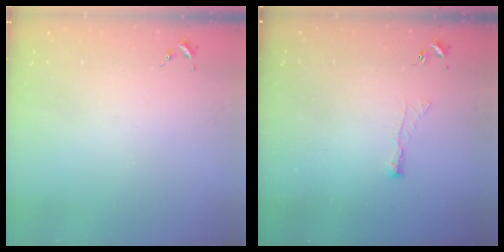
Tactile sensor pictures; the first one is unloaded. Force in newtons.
{"total": 3.9, "press": 3.8, "slide": 0.7}